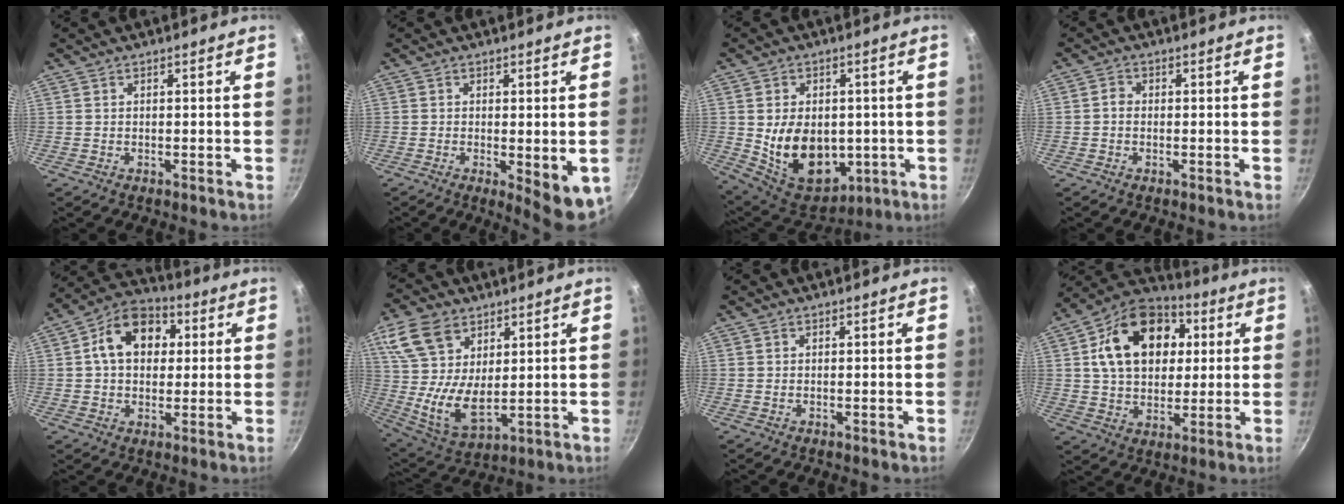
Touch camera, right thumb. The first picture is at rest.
{"total": 8.0, "force": [-1.7, 2.2, 7.5], "torque": [-0.085, -0.010, -0.013]}
{"total": 16.1, "force": [-1.2, 11.5, 11.2], "torque": [-0.150, -0.016, 0.008]}
{"total": 1.7, "force": [-0.4, 1.4, 0.9], "torque": [-0.012, 0.011, -0.010]}
{"total": 12.8, "force": [2.7, 9.5, 8.2], "torque": [-0.097, 0.019, 0.026]}
{"total": 15.3, "force": [6.7, 9.5, 9.8], "torque": [-0.186, -0.030, 0.137]}
{"total": 0.0}
{"total": 20.4, "force": [4.9, 14.6, 13.4], "torque": [-0.194, 0.014, 0.072]}